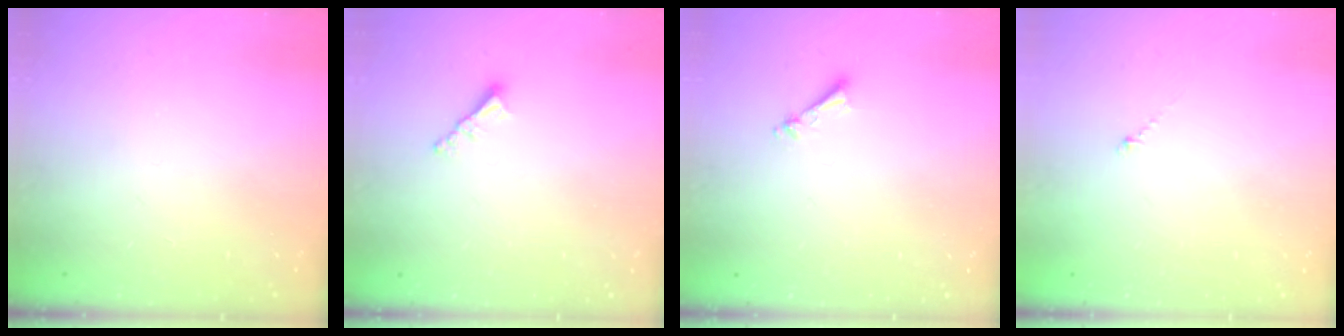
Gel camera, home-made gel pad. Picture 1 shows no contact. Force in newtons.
{"total": 2.3, "press": 2.3, "slide": 0.1}
{"total": 3.2, "press": 3.2, "slide": 0.3}
{"total": 0.7, "press": 0.6, "slide": 0.4}